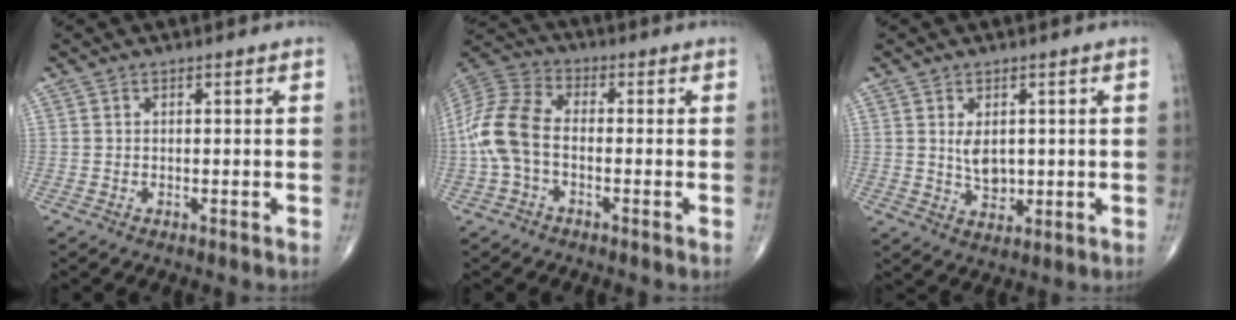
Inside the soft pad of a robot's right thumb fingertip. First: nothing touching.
{"total": 11.5, "force": [-1.8, 7.0, 9.0], "torque": [-0.199, 0.031, -0.046]}
{"total": 4.8, "force": [0.8, 3.1, 3.5], "torque": [-0.046, -0.013, 0.023]}